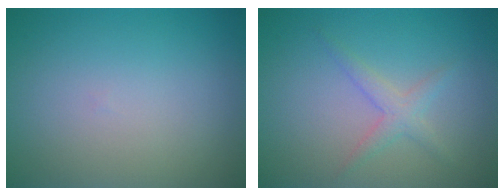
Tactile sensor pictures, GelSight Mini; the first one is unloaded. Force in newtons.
{"total": 1.9, "press": 1.9, "slide": 0.1}